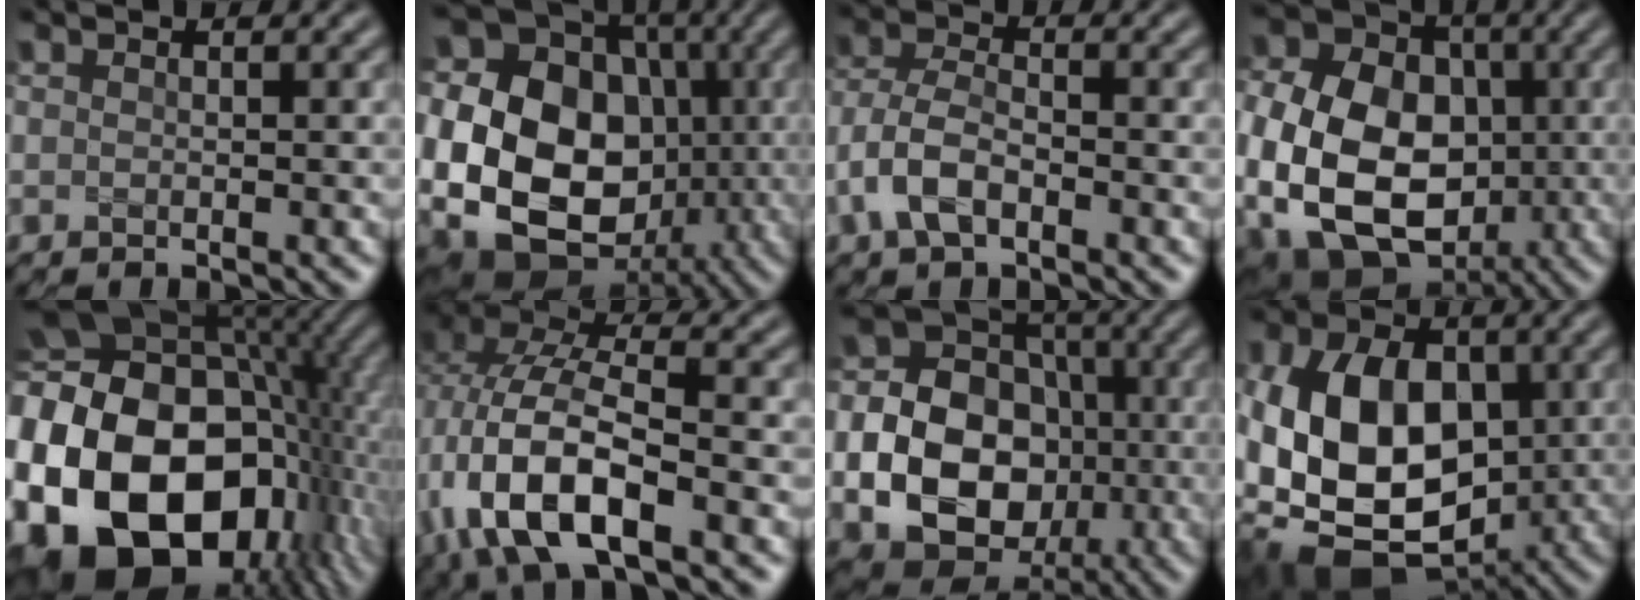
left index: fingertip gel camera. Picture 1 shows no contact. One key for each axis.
{"total": 22.2, "fx": 0.6, "fy": 18.8, "fz": 11.8, "tx": -0.255, "ty": 0.027, "tz": -0.024}
{"total": 4.4, "fx": -2.0, "fy": 2.3, "fz": 3.1, "tx": -0.069, "ty": 0.004, "tz": -0.049}
{"total": 18.0, "fx": -3.1, "fy": 14.0, "fz": 10.8, "tx": -0.223, "ty": -0.030, "tz": -0.064}
{"total": 21.6, "fx": -3.7, "fy": 15.6, "fz": 14.6, "tx": -0.328, "ty": -0.042, "tz": -0.052}
{"total": 10.5, "fx": -3.2, "fy": 4.8, "fz": 8.8, "tx": -0.187, "ty": -0.001, "tz": -0.068}
{"total": 14.1, "fx": -2.4, "fy": 11.8, "fz": 7.4, "tx": -0.128, "ty": -0.006, "tz": -0.060}
{"total": 14.6, "fx": -0.6, "fy": 10.2, "fz": 10.4, "tx": -0.203, "ty": -0.019, "tz": -0.010}